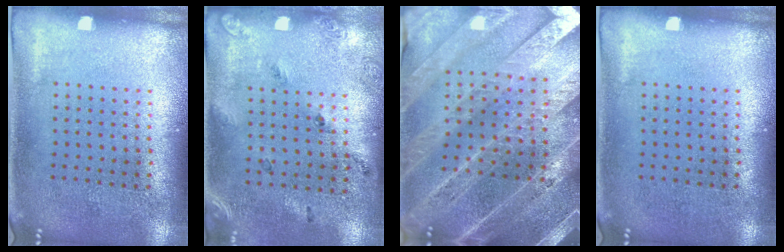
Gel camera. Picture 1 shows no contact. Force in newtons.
{"total": 1.7, "press": 1.0, "slide": 1.4}
{"total": 4.9, "press": 4.3, "slide": 2.3}
{"total": 0.0}